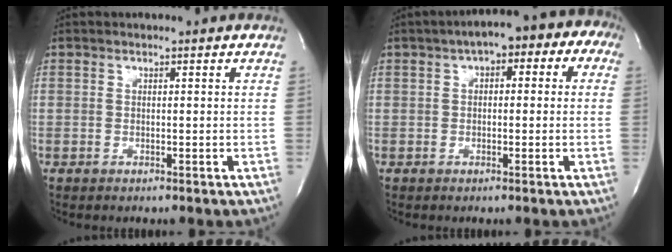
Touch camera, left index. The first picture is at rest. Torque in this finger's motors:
{"motor_torque": [0.80, -0.72, 0.40, 0.08]}